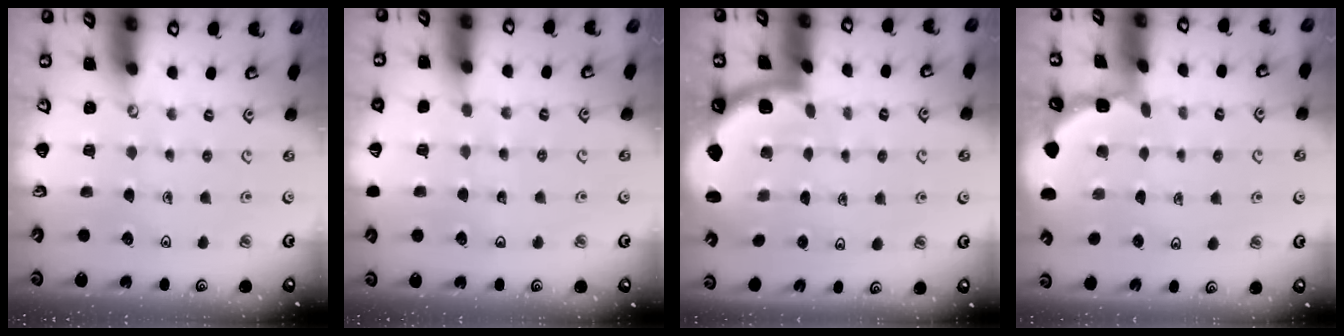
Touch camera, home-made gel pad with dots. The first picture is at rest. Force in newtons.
{"total": 2.8, "press": 2.8, "slide": 0.3}
{"total": 1.7, "press": 1.7, "slide": 0.2}
{"total": 1.7, "press": 1.7, "slide": 0.1}